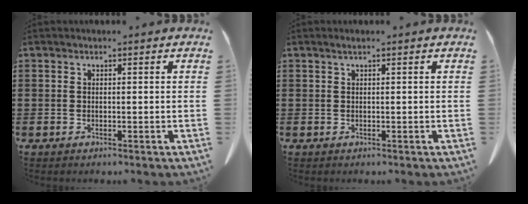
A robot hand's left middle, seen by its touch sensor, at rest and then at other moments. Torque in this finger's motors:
{"motor_torque": [0.05, 0.03, 0.00, 0.00]}